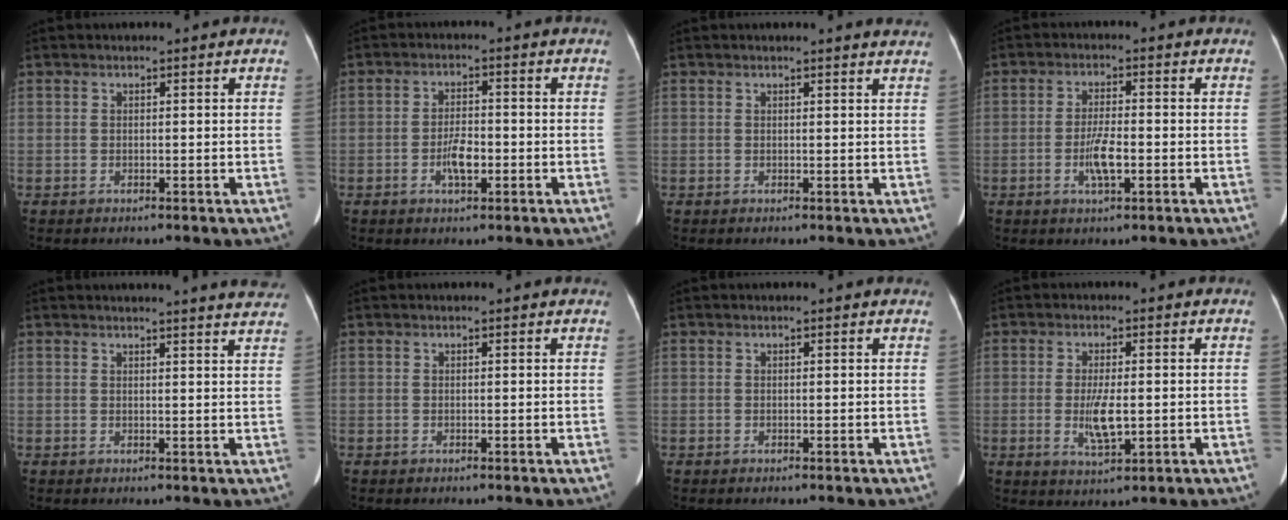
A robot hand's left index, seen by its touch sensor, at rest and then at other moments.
{"total": 3.9, "force": [-1.4, 1.4, 3.4], "torque": [-0.065, 0.003, -0.023]}
{"total": 3.0, "force": [3.0, -0.1, 0.7], "torque": [-0.012, -0.009, 0.016]}
{"total": 4.5, "force": [-1.4, 0.9, 4.2], "torque": [-0.084, 0.000, -0.023]}
{"total": 11.9, "force": [11.4, 0.0, 3.4], "torque": [-0.032, -0.041, 0.109]}
{"total": 0.8, "force": [0.7, 0.2, 0.1], "torque": [-0.008, -0.001, -0.001]}
{"total": 1.4, "force": [1.3, 0.3, 0.2], "torque": [-0.013, 0.001, 0.003]}
{"total": 4.9, "force": [-0.5, 1.3, 4.7], "torque": [-0.094, -0.009, -0.004]}